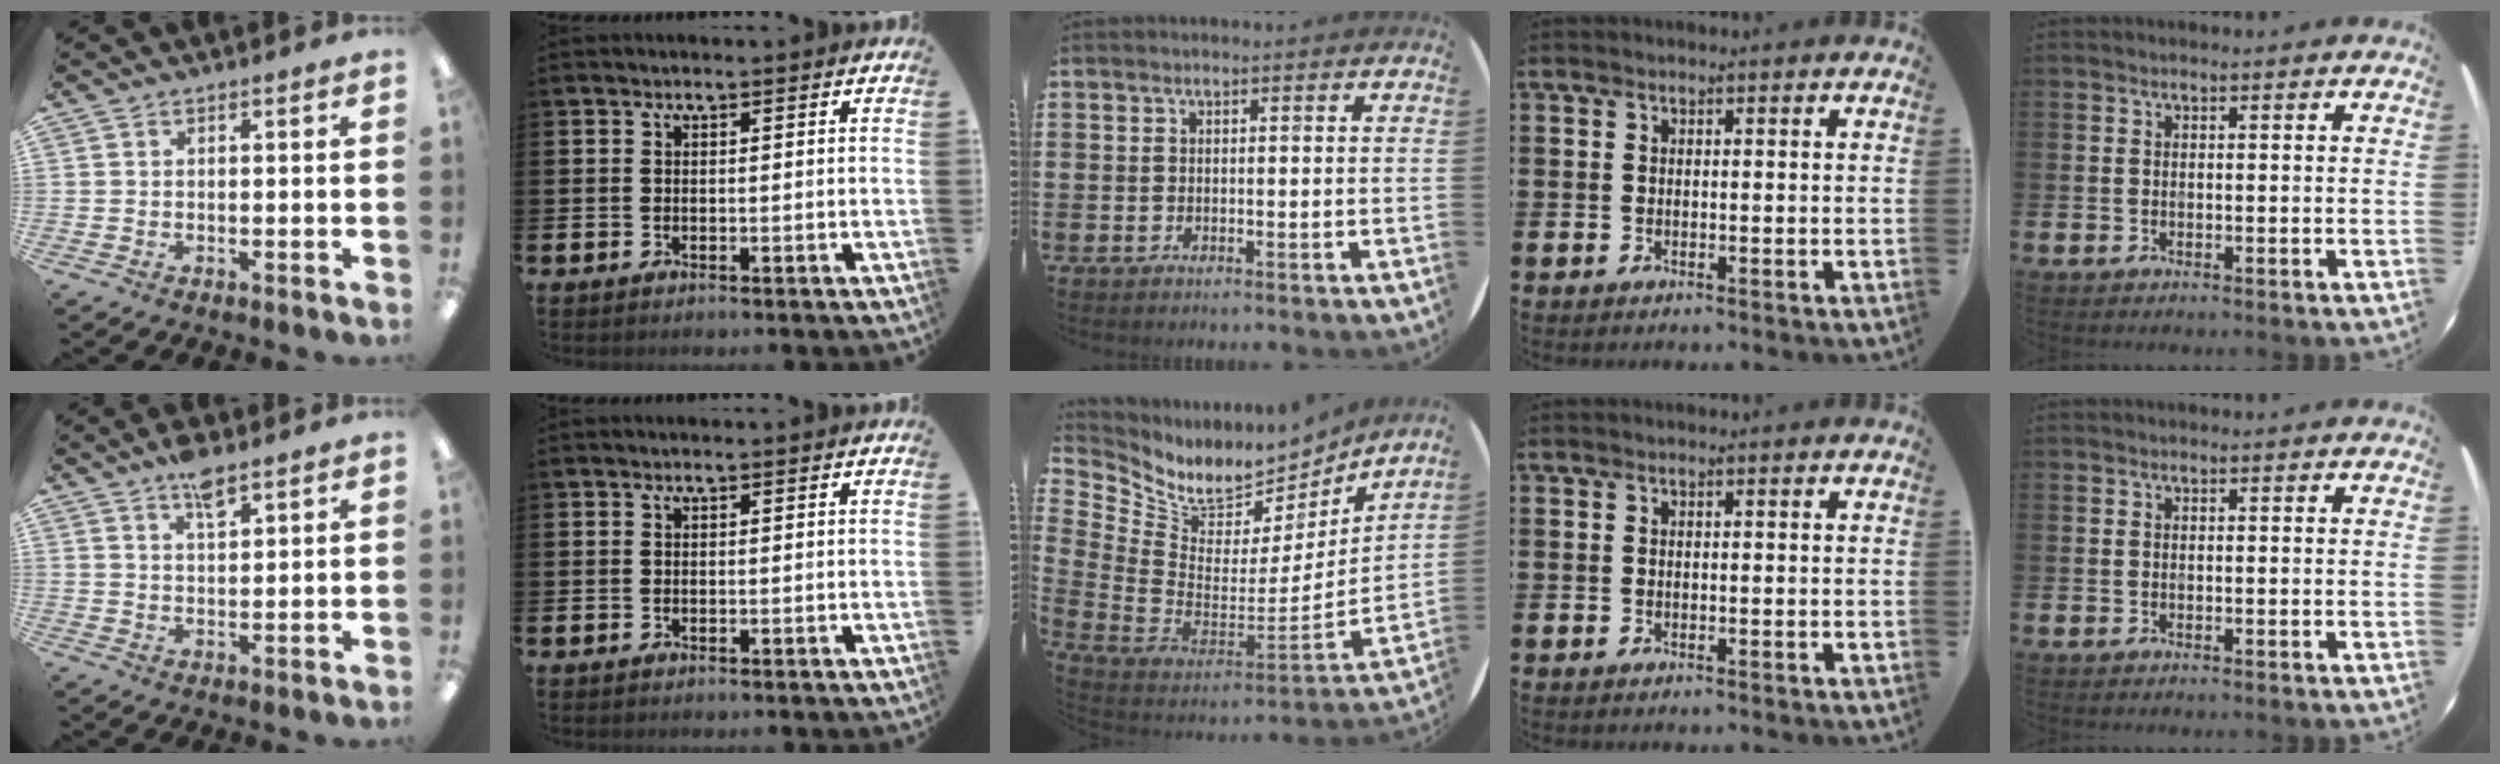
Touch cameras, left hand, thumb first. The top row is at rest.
{"thumb": {"total": 5.6, "force": [4.1, 1.7, 3.4], "torque": [-0.053, -0.019, 0.068]}, "middle": {"total": 7.6, "force": [6.5, 3.8, 1.6], "torque": [-0.075, -0.063, 0.116]}}